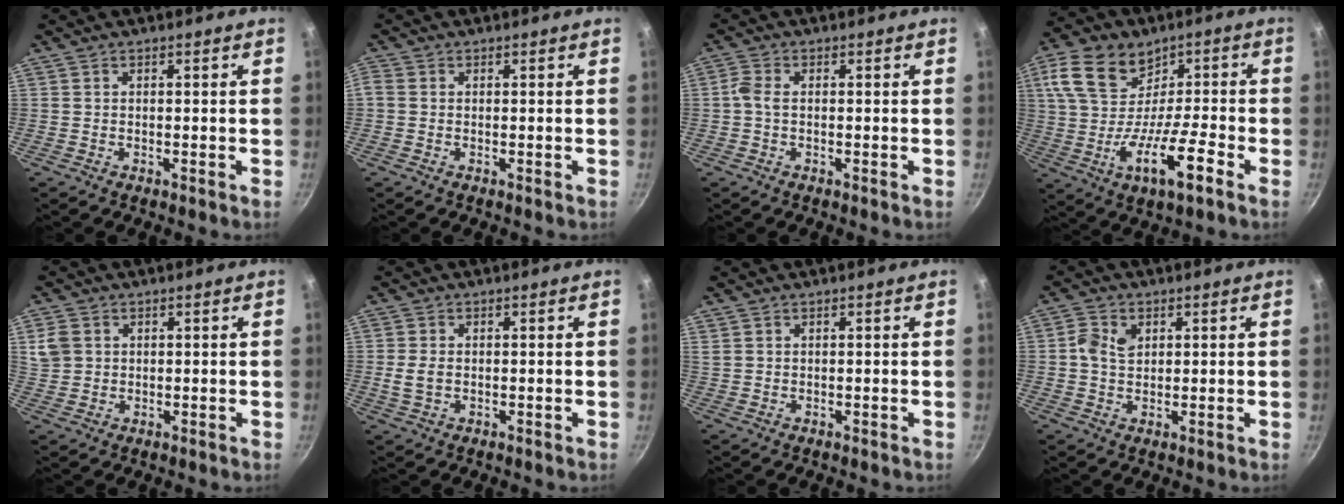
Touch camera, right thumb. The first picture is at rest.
{"total": 1.4, "force": [-0.2, 1.1, 0.8], "torque": [-0.020, 0.002, -0.005]}
{"total": 2.5, "force": [-0.2, 1.3, 2.1], "torque": [-0.054, 0.009, -0.011]}
{"total": 14.7, "force": [-1.7, 8.8, 11.7], "torque": [-0.180, 0.016, -0.041]}
{"total": 4.5, "force": [1.3, 3.8, 2.1], "torque": [-0.031, -0.001, 0.031]}
{"total": 3.2, "force": [0.0, 2.2, 2.2], "torque": [-0.042, -0.003, 0.002]}
{"total": 0.9, "force": [0.6, 0.6, 0.3], "torque": [-0.002, -0.002, 0.012]}
{"total": 4.4, "force": [1.2, 3.2, 2.8], "torque": [-0.045, -0.001, 0.020]}